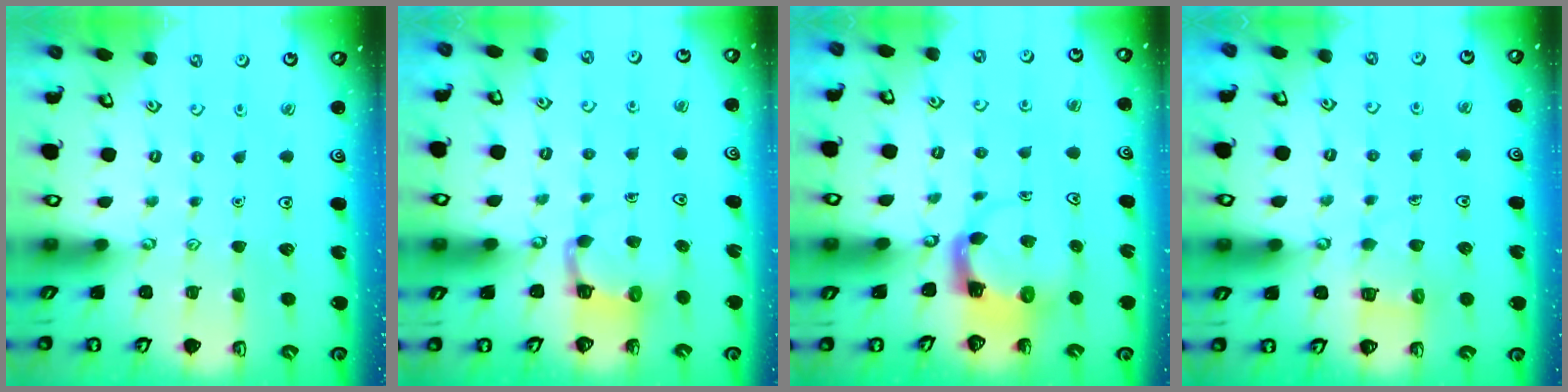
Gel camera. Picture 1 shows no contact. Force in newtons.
{"total": 4.6, "press": 4.6, "slide": 0.3}
{"total": 3.9, "press": 3.8, "slide": 0.6}
{"total": 7.1, "press": 7.1, "slide": 0.4}